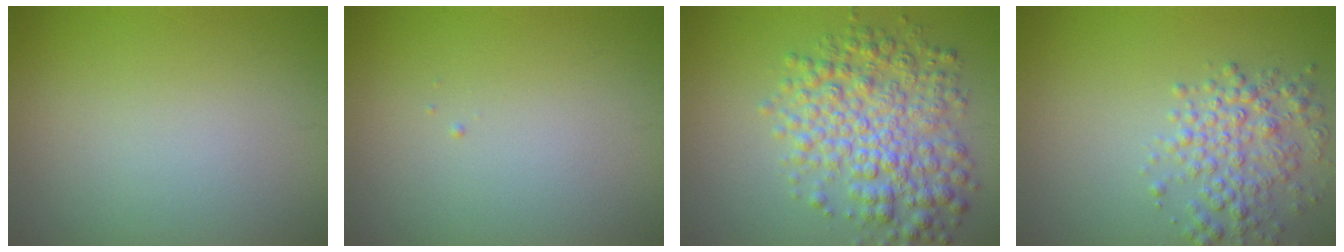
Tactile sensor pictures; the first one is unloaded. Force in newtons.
{"total": 0.0}
{"total": 6.5, "press": 6.5, "slide": 0.0}
{"total": 3.7, "press": 3.7, "slide": 0.1}